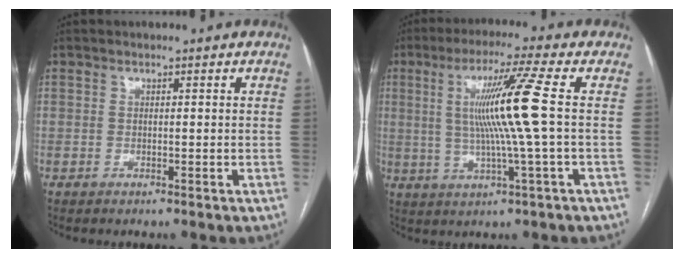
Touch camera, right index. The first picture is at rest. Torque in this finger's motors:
{"motor_torque": [1.67, 0.47, 0.42, 0.21]}